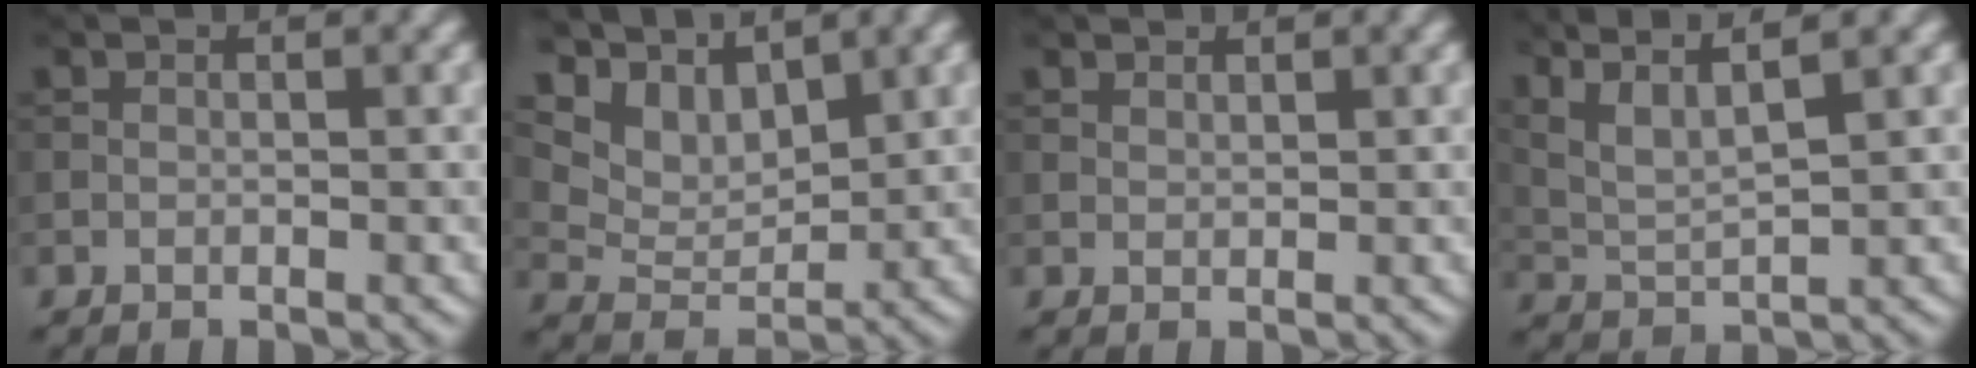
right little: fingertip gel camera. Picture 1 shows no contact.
{"total": 5.8, "force": [4.6, 2.7, 2.3], "torque": [-0.055, 0.002, 0.069]}
{"total": 1.0, "force": [0.8, 0.4, 0.2], "torque": [-0.004, -0.001, 0.017]}
{"total": 7.4, "force": [5.2, 1.8, 4.9], "torque": [-0.099, 0.029, 0.073]}